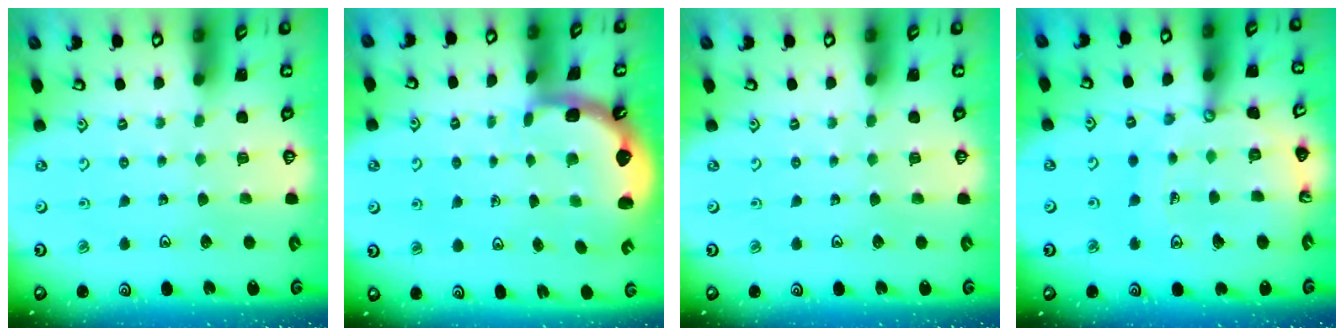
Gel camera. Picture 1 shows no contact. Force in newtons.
{"total": 2.5, "press": 1.6, "slide": 1.9}
{"total": 0.0}
{"total": 14.6, "press": 14.5, "slide": 1.8}